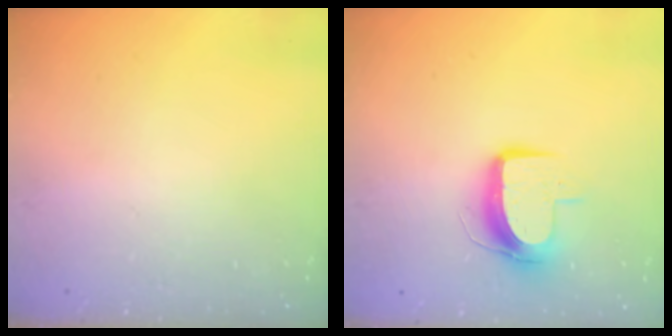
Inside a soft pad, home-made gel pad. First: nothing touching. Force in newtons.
{"total": 9.8, "press": 9.7, "slide": 1.0}